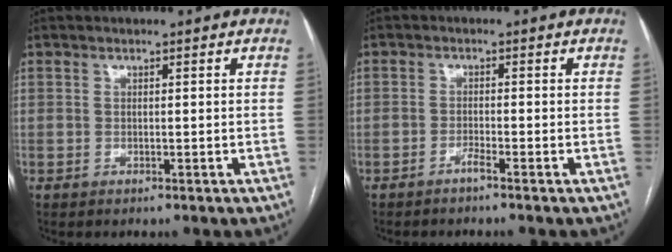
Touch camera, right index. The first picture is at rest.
{"total": 1.4, "force": [-1.2, -0.3, 0.7], "torque": [-0.015, 0.001, -0.022]}